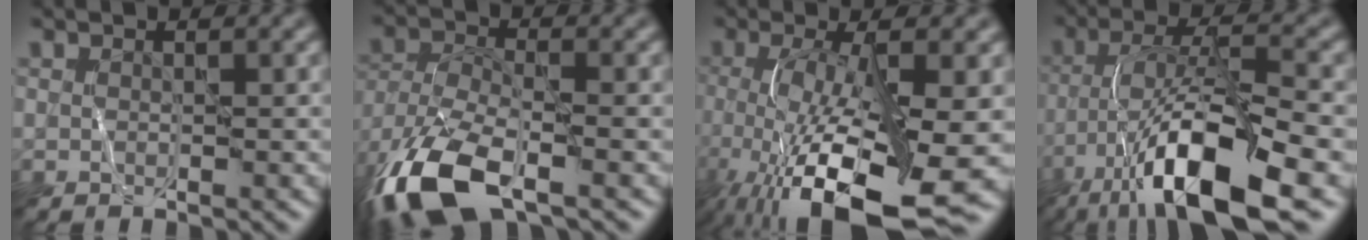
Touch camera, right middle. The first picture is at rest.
{"total": 10.8, "force": [-6.5, 4.5, 7.4], "torque": [-0.165, -0.021, -0.128]}
{"total": 12.7, "force": [-4.6, 3.6, 11.3], "torque": [-0.209, -0.024, -0.071]}
{"total": 13.5, "force": [-7.5, 3.5, 10.7], "torque": [-0.200, 0.001, -0.136]}